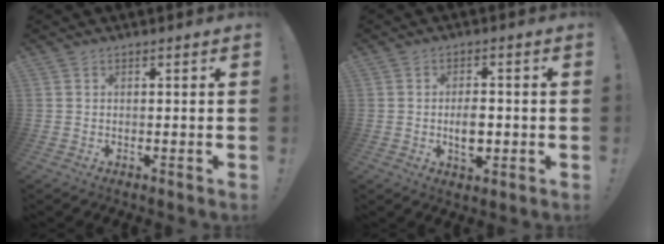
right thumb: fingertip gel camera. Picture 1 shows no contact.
{"total": 6.2, "force": [-0.9, 3.6, 4.9], "torque": [-0.064, -0.004, -0.020]}